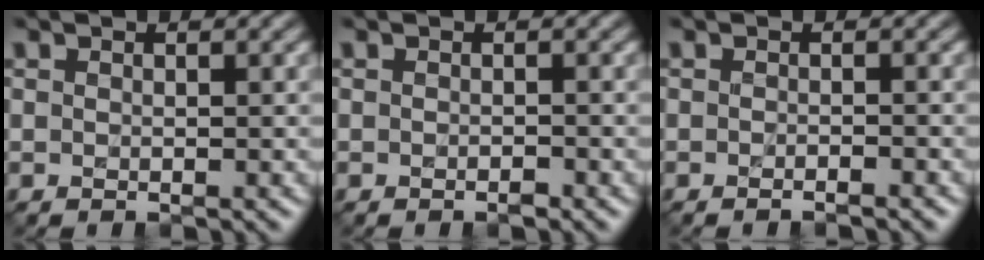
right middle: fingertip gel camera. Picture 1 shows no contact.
{"total": 0.7, "force": [-0.5, 0.2, 0.4], "torque": [-0.006, 0.001, -0.007]}
{"total": 1.1, "force": [-0.8, 0.2, 0.7], "torque": [-0.006, -0.001, -0.015]}